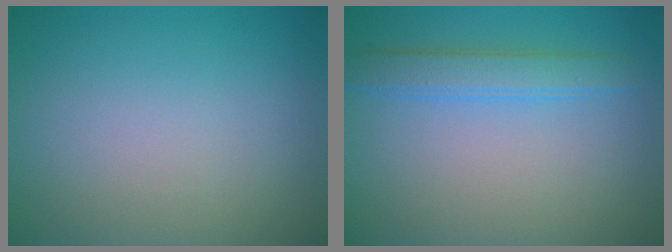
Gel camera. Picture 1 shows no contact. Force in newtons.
{"total": 2.7, "press": 2.7, "slide": 0.1}